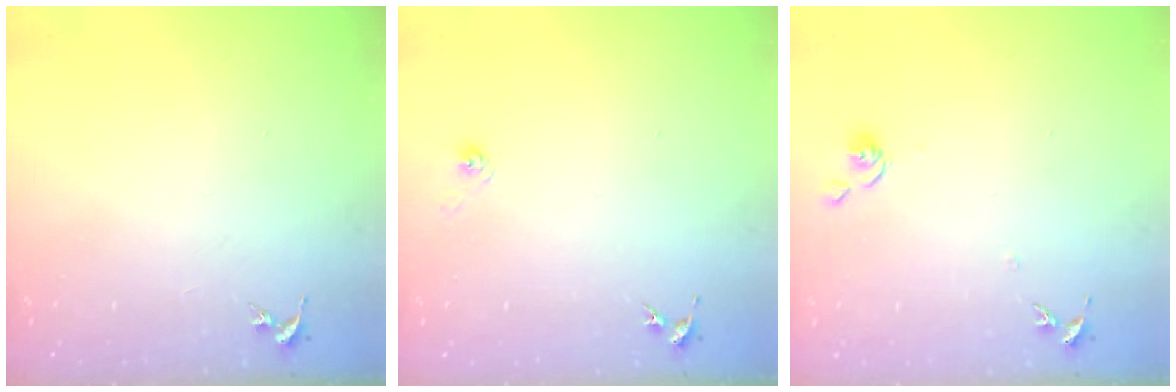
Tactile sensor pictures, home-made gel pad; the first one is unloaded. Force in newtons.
{"total": 3.2, "press": 2.7, "slide": 1.7}
{"total": 6.7, "press": 6.7, "slide": 0.6}